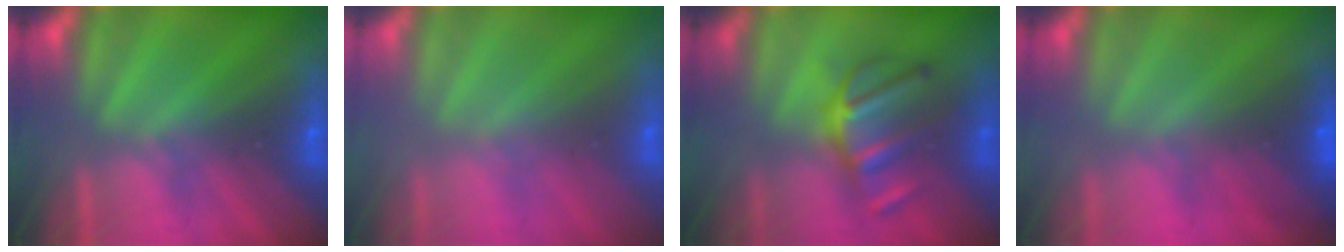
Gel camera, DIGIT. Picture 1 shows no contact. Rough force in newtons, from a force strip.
{"total": 2.9}
{"total": 2.9}
{"total": 2.8}